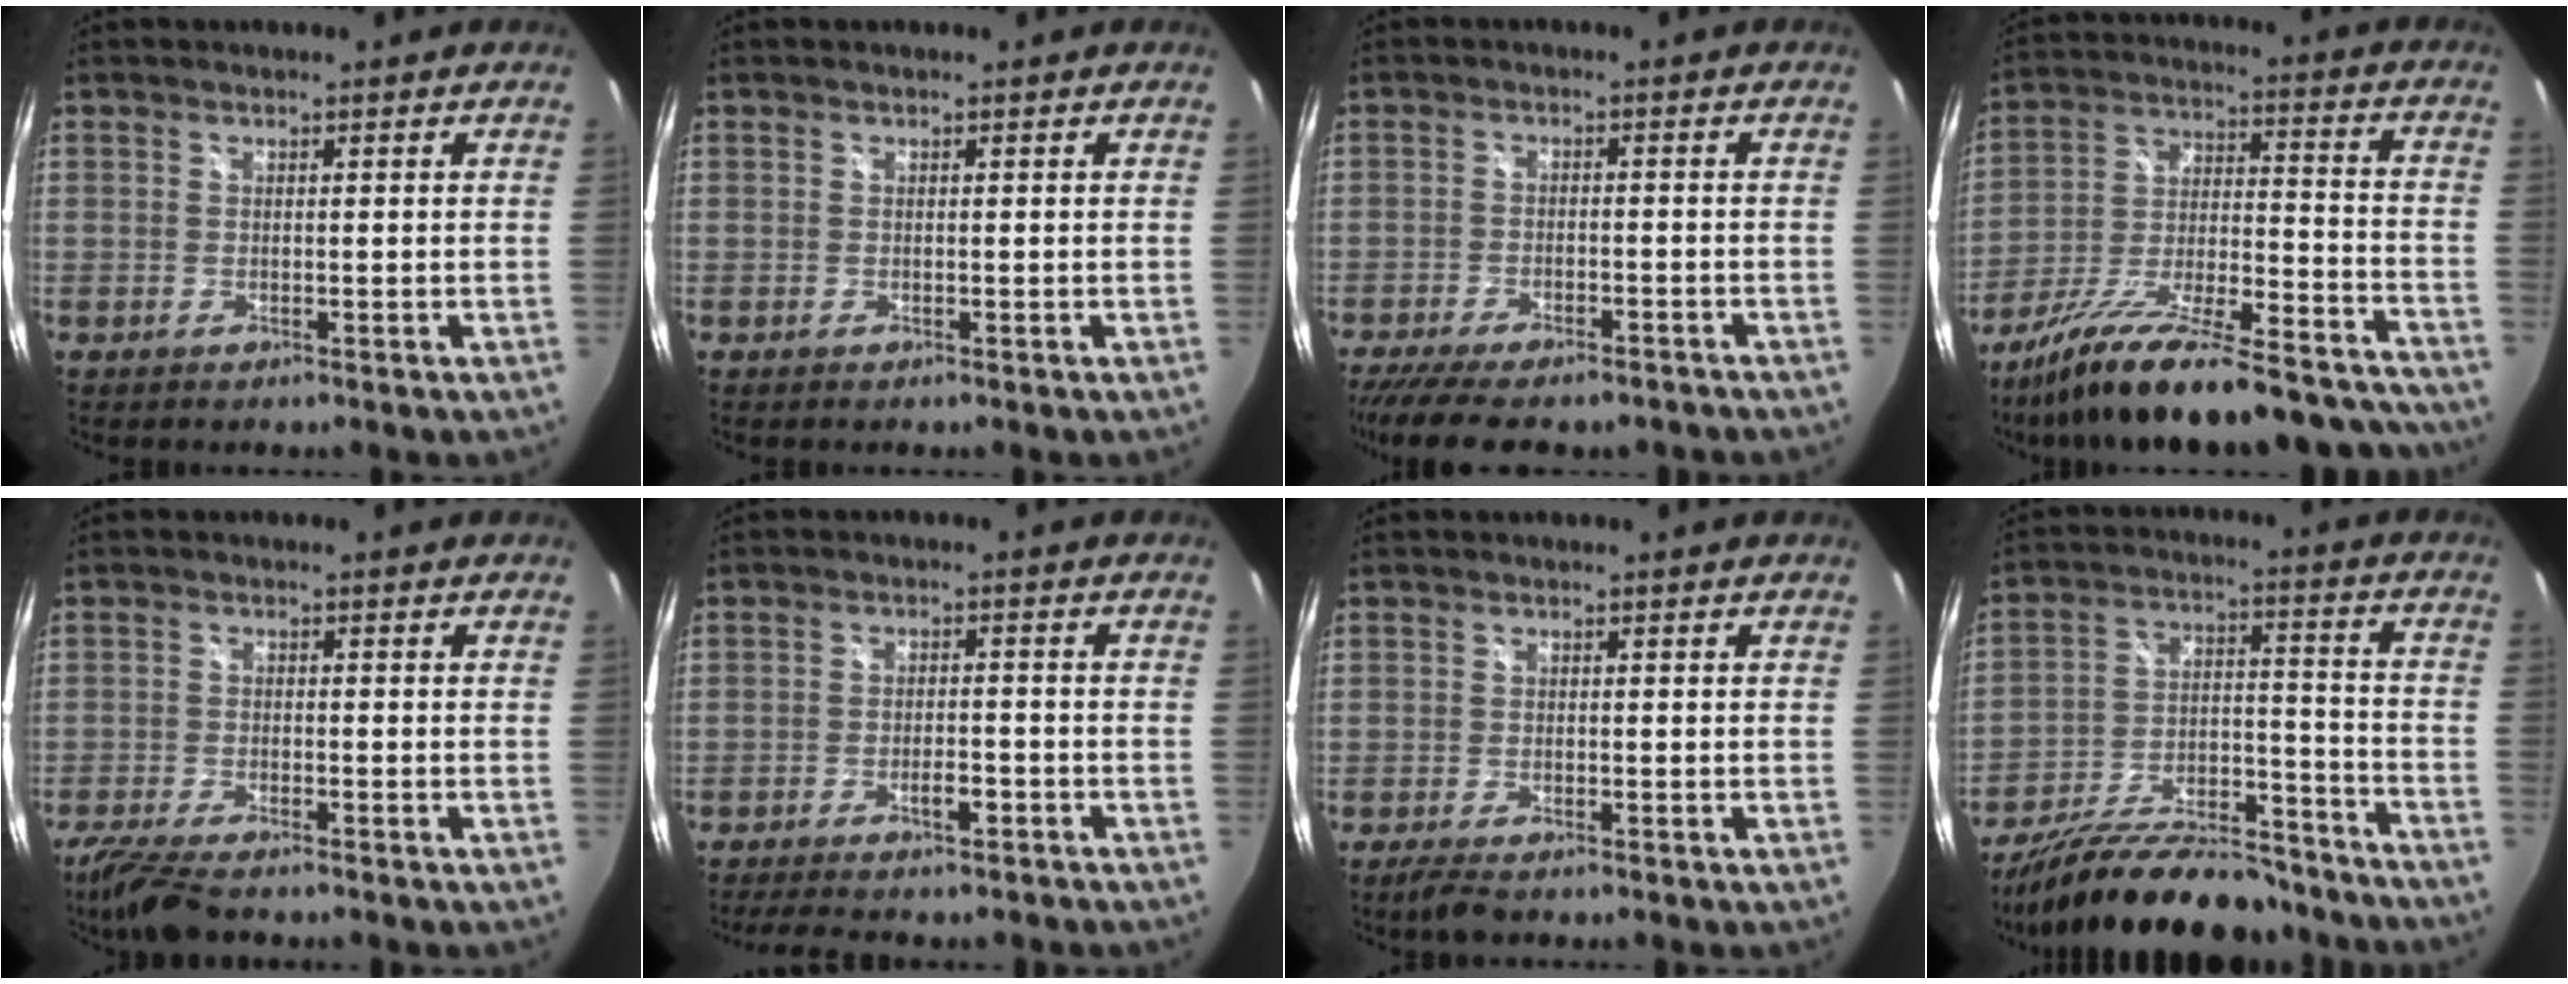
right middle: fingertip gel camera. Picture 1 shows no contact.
{"total": 0.0}
{"total": 14.2, "force": [-11.6, 4.2, 7.0], "torque": [-0.152, -0.038, -0.174]}
{"total": 29.7, "force": [-25.3, 6.4, 14.0], "torque": [-0.234, -0.023, -0.366]}
{"total": 8.0, "force": [-6.8, 1.3, 4.0], "torque": [-0.107, -0.030, -0.123]}
{"total": 8.5, "force": [-7.0, 2.4, 4.1], "torque": [-0.090, -0.003, -0.100]}
{"total": 3.5, "force": [-2.7, 0.7, 2.1], "torque": [-0.050, -0.013, -0.049]}
{"total": 23.6, "force": [-19.5, 7.1, 11.3], "torque": [-0.203, -0.001, -0.287]}